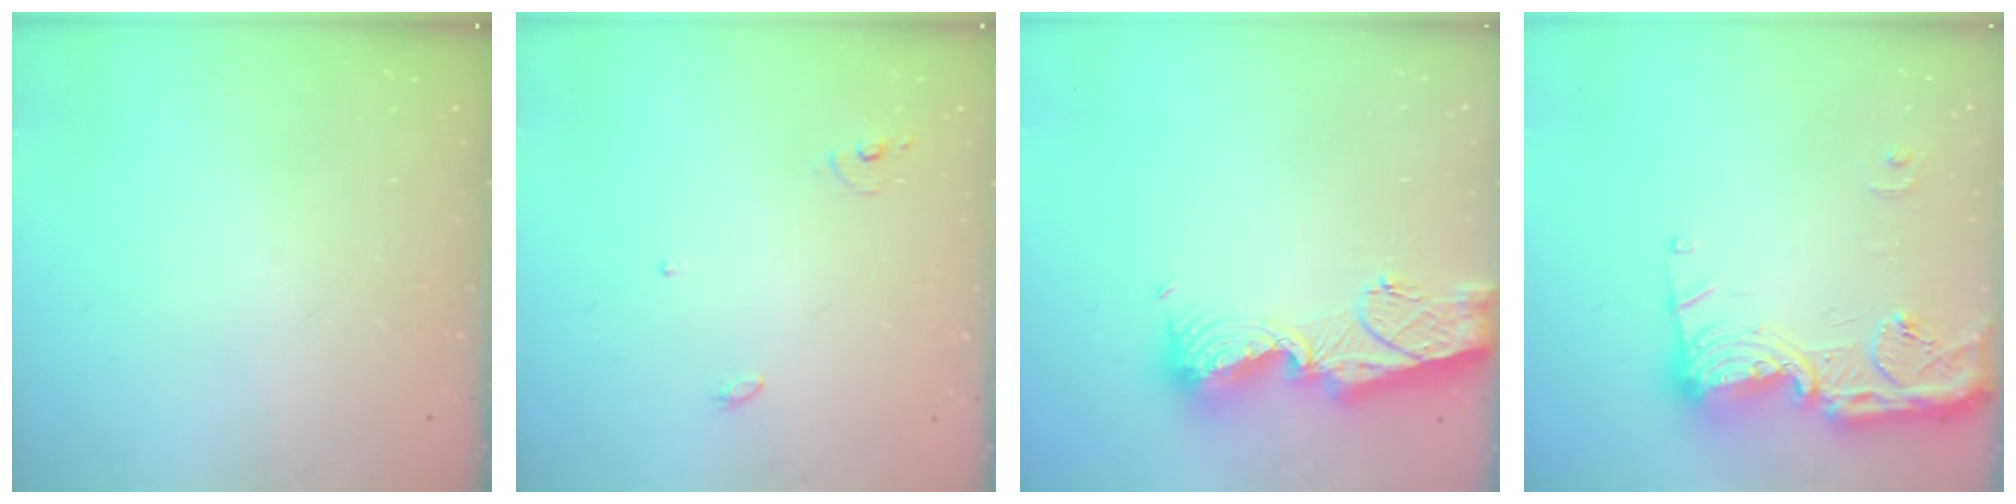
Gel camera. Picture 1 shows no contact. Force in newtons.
{"total": 3.8, "press": 3.7, "slide": 0.2}
{"total": 13.4, "press": 13.3, "slide": 1.6}
{"total": 17.8, "press": 17.7, "slide": 1.5}